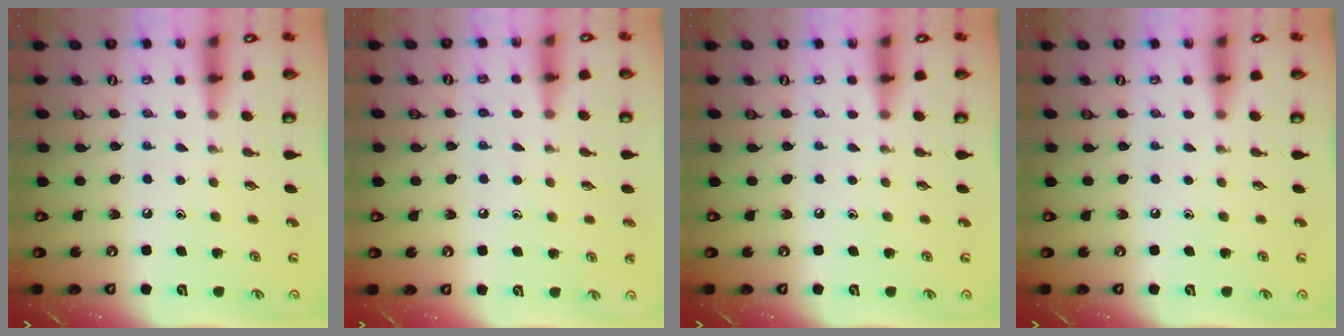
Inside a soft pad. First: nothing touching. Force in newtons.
{"total": 4.8, "press": 4.8, "slide": 0.6}
{"total": 0.0}
{"total": 0.0}